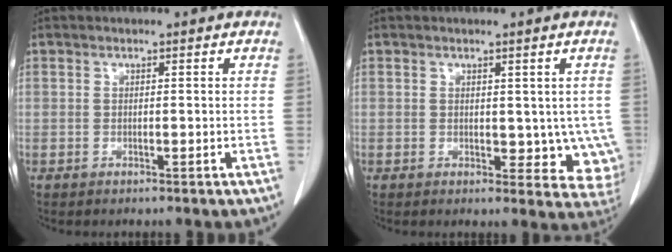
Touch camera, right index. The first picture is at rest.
{"total": 6.5, "force": [0.3, 4.0, 5.1], "torque": [-0.031, -0.012, 0.010]}